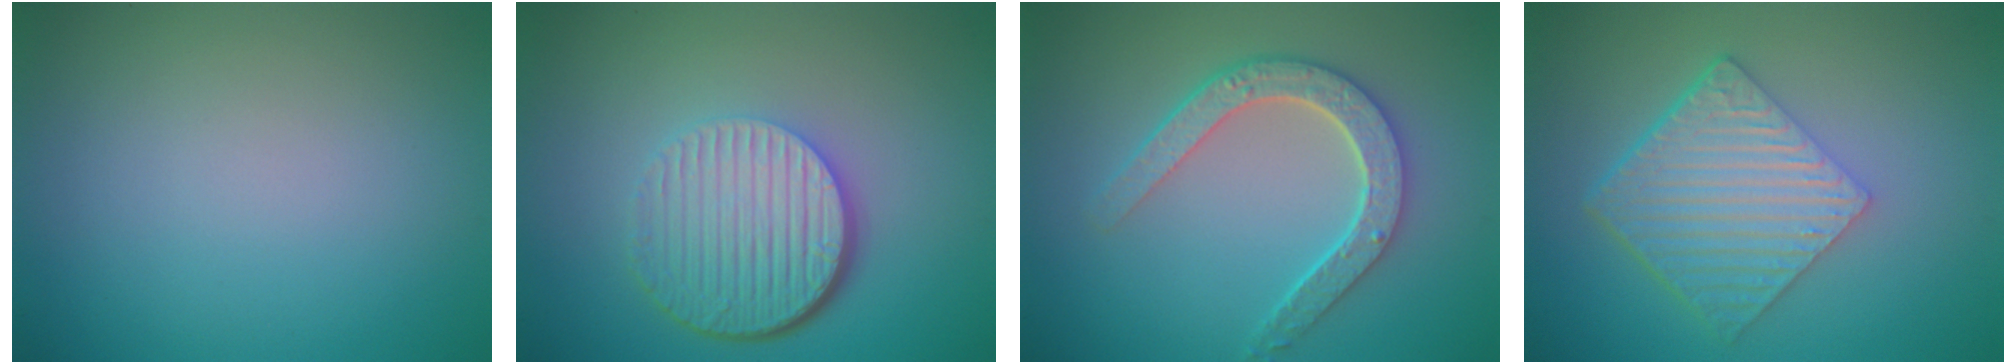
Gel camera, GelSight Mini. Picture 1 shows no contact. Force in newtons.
{"total": 6.3, "press": 4.3, "slide": 4.6}
{"total": 4.7, "press": 3.6, "slide": 3.0}
{"total": 6.4, "press": 4.3, "slide": 4.8}